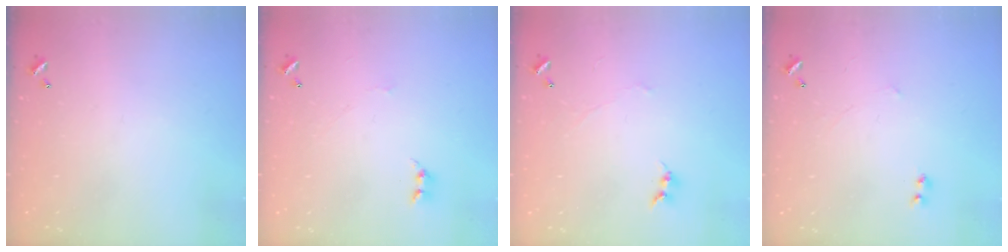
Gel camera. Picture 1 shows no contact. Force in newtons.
{"total": 0.9, "press": 0.8, "slide": 0.4}
{"total": 1.5, "press": 1.4, "slide": 0.5}
{"total": 2.3, "press": 2.3, "slide": 0.3}